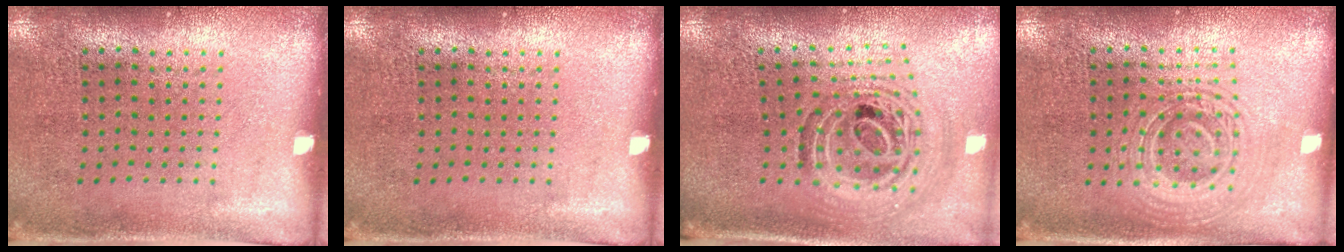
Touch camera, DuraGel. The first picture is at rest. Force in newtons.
{"total": 0.0}
{"total": 1.5, "press": 1.2, "slide": 0.8}
{"total": 1.8, "press": 1.8, "slide": 0.4}